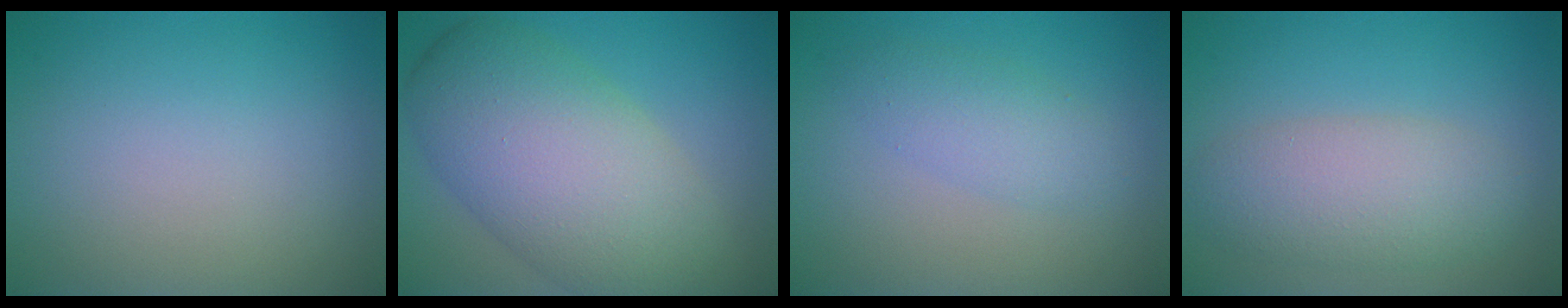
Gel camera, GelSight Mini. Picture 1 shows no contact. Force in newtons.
{"total": 10.5, "press": 10.5, "slide": 0.9}
{"total": 2.5, "press": 2.5, "slide": 0.1}
{"total": 4.9, "press": 4.8, "slide": 0.4}